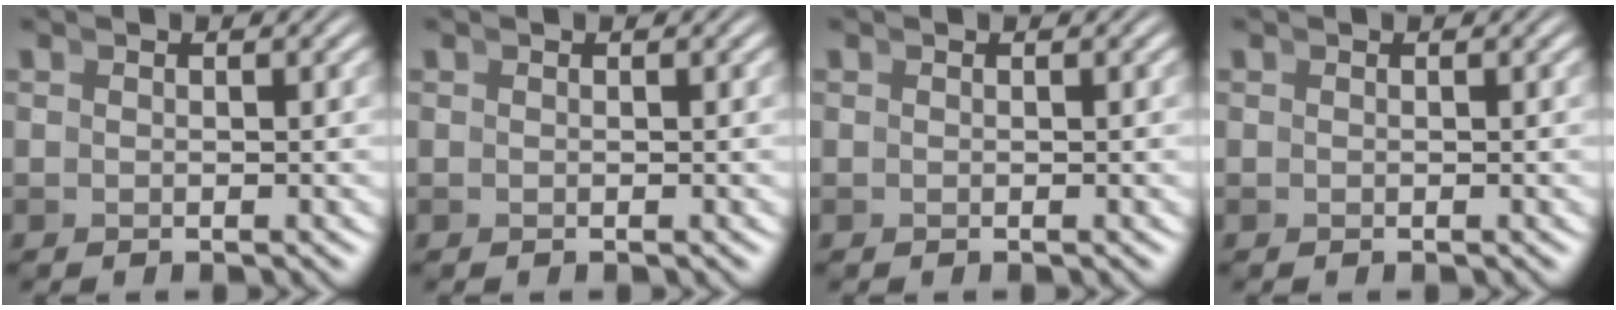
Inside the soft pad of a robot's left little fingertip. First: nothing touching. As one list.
[{"total": 0.0}, {"total": 0.0}, {"total": 0.0}]